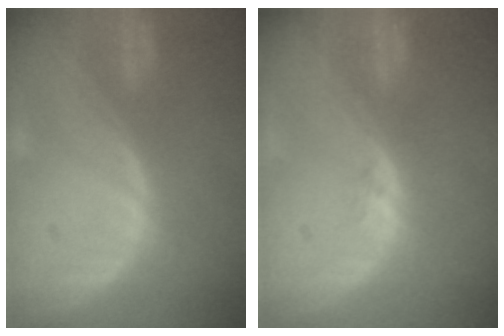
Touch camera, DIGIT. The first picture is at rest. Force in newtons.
{"total": 1.1, "press": 0.8, "slide": 0.7}